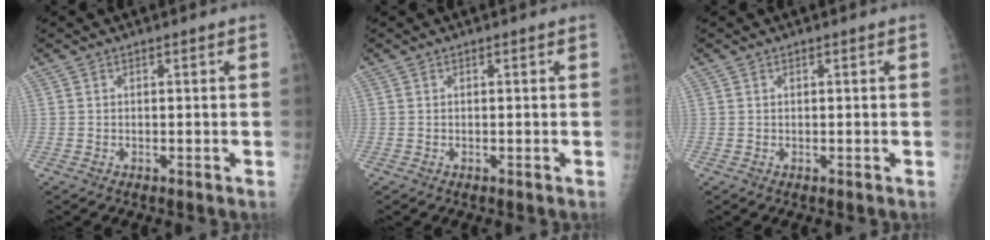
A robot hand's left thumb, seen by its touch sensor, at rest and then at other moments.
{"total": 0.0}
{"total": 0.0}